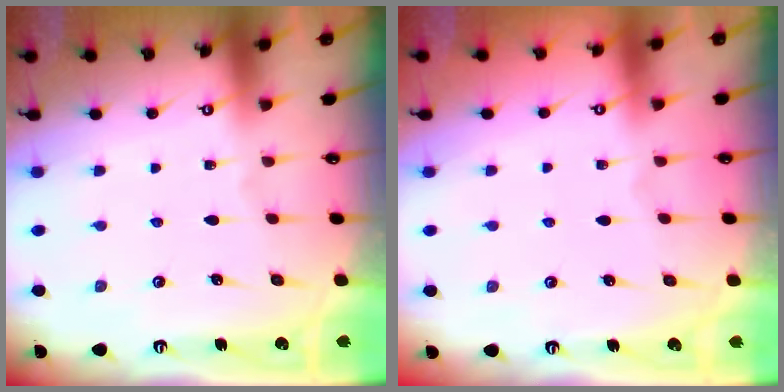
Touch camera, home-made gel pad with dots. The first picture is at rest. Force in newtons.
{"total": 0.6, "press": 0.6, "slide": 0.1}